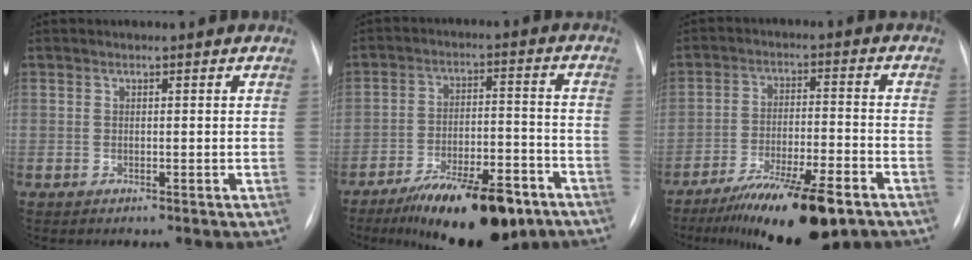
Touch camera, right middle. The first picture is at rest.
{"total": 16.4, "force": [-11.3, 5.0, 10.8], "torque": [-0.146, 0.009, -0.177]}
{"total": 14.6, "force": [-10.1, 2.3, 10.2], "torque": [-0.160, -0.023, -0.167]}